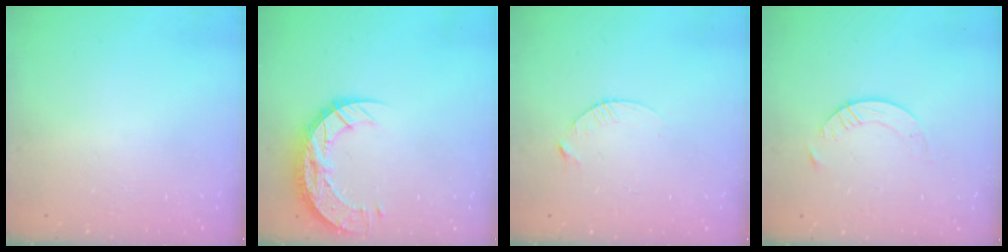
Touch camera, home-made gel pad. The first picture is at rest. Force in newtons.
{"total": 16.5, "press": 16.4, "slide": 1.2}
{"total": 3.7, "press": 3.7, "slide": 0.4}
{"total": 5.6, "press": 5.6, "slide": 0.7}